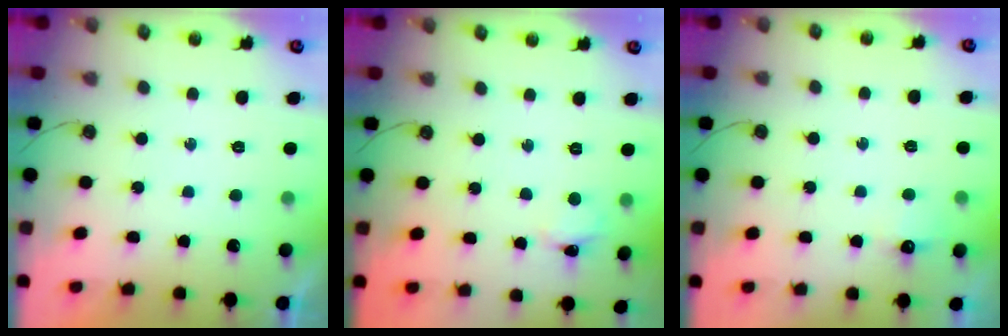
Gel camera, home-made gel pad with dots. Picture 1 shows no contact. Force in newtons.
{"total": 3.0, "press": 3.0, "slide": 0.4}
{"total": 4.3, "press": 4.3, "slide": 0.7}